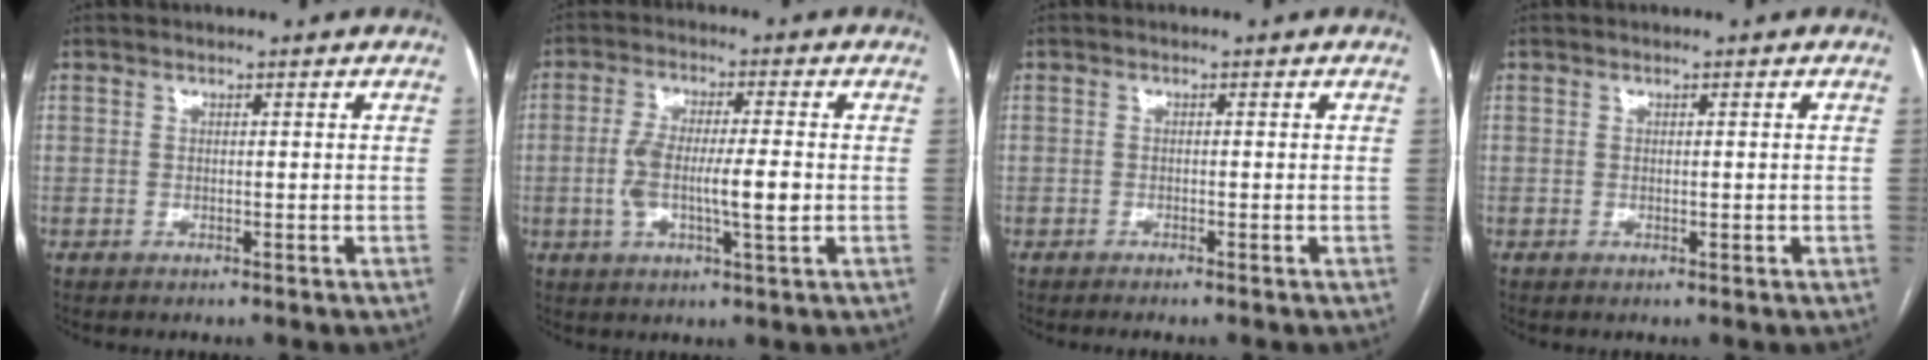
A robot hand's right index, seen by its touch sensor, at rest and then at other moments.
{"total": 8.8, "force": [-1.1, 1.3, 8.6], "torque": [-0.161, 0.006, -0.021]}
{"total": 1.4, "force": [-1.2, -0.2, 0.8], "torque": [-0.011, 0.000, -0.016]}
{"total": 0.6, "force": [-0.1, 0.2, 0.6], "torque": [-0.011, -0.002, 0.000]}